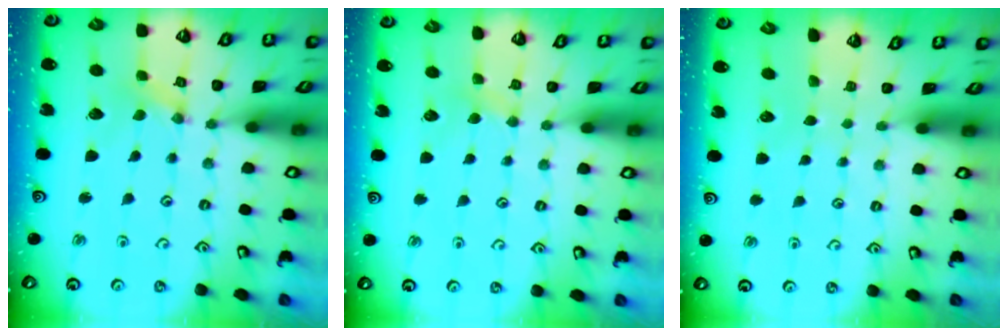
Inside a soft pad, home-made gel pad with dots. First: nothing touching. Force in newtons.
{"total": 2.8, "press": 2.8, "slide": 0.5}
{"total": 0.6, "press": 0.6, "slide": 0.1}